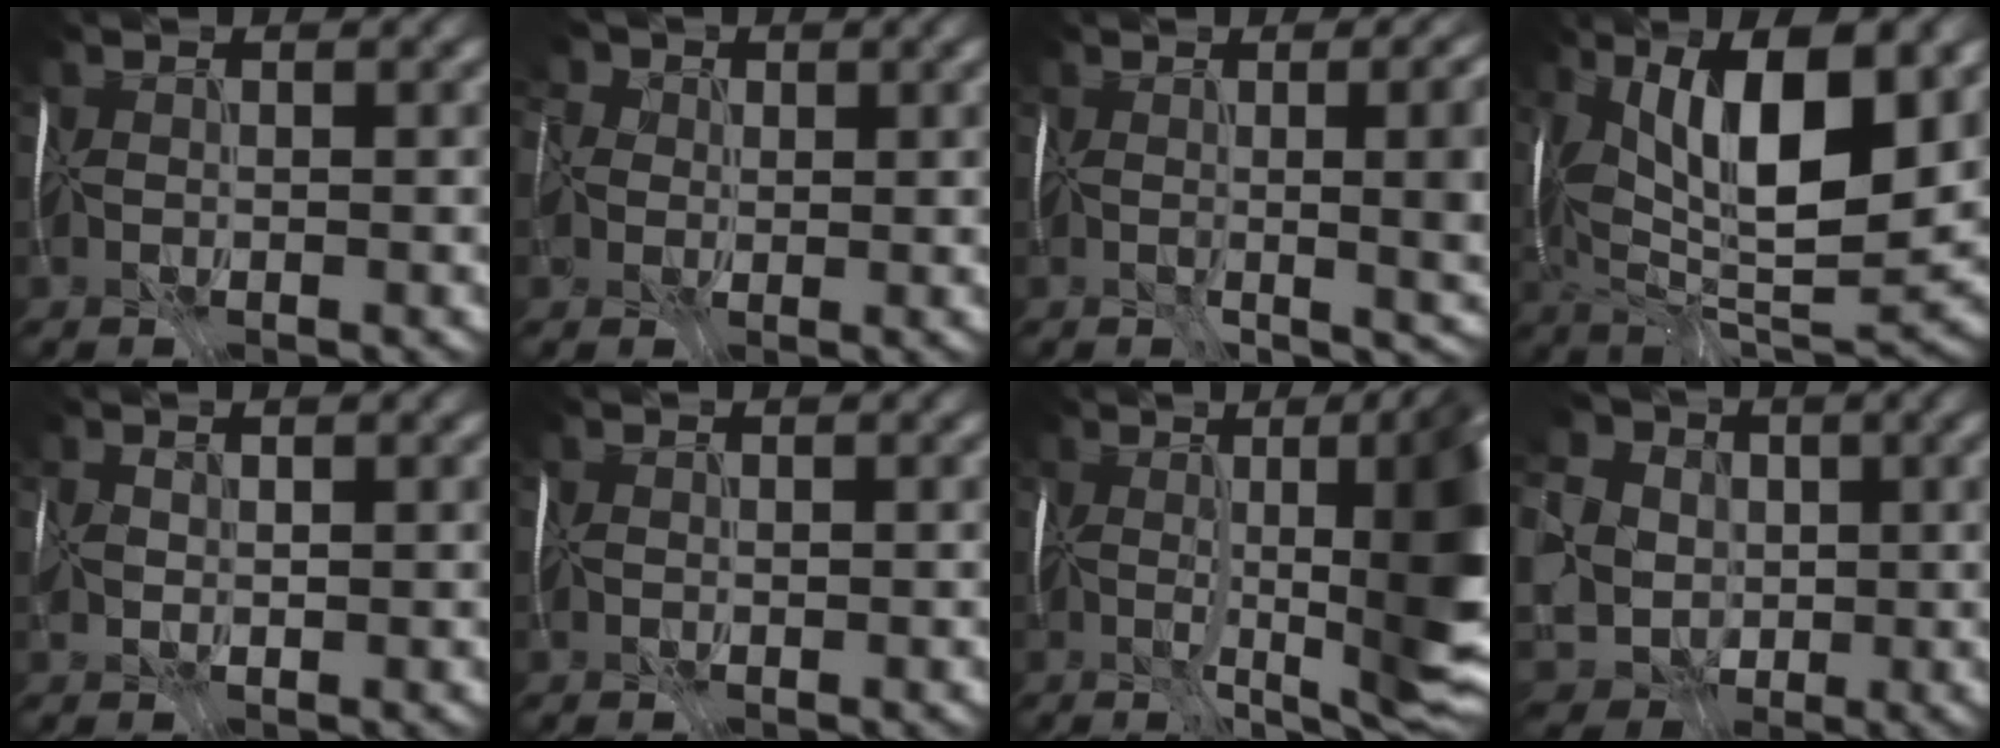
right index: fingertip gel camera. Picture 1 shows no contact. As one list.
[{"total": 8.6, "force": [3.2, 6.3, 5.0], "torque": [-0.092, 0.034, -0.002]}, {"total": 10.2, "force": [0.3, 3.8, 9.5], "torque": [-0.105, -0.014, 0.030]}, {"total": 13.3, "force": [4.2, 4.1, 12.0], "torque": [-0.208, 0.006, 0.076]}, {"total": 1.3, "force": [0.5, 0.6, 1.1], "torque": [-0.034, 0.006, 0.013]}, {"total": 0.0}, {"total": 13.9, "force": [0.6, 3.2, 13.5], "torque": [-0.159, 0.006, 0.009]}, {"total": 10.4, "force": [0.8, 8.6, 5.8], "torque": [-0.130, 0.017, -0.006]}]